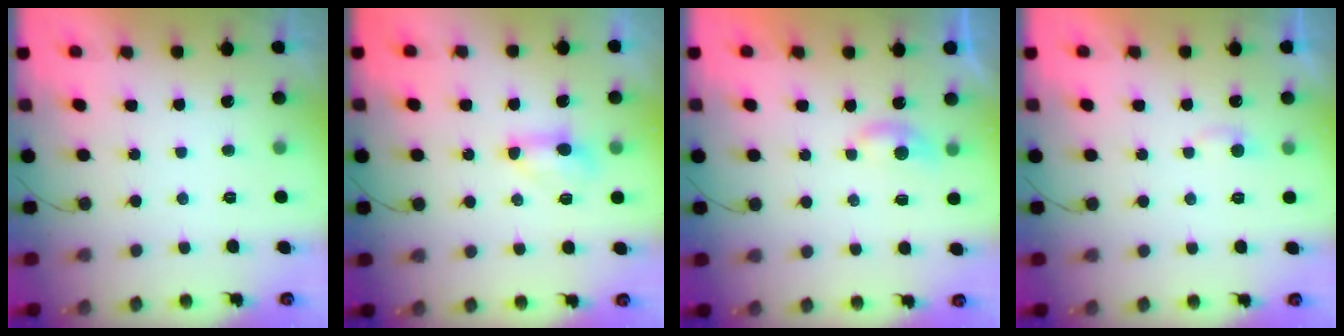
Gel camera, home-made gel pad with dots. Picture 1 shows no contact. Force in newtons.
{"total": 5.2, "press": 5.1, "slide": 0.6}
{"total": 3.5, "press": 3.4, "slide": 0.5}
{"total": 3.8, "press": 3.7, "slide": 0.4}